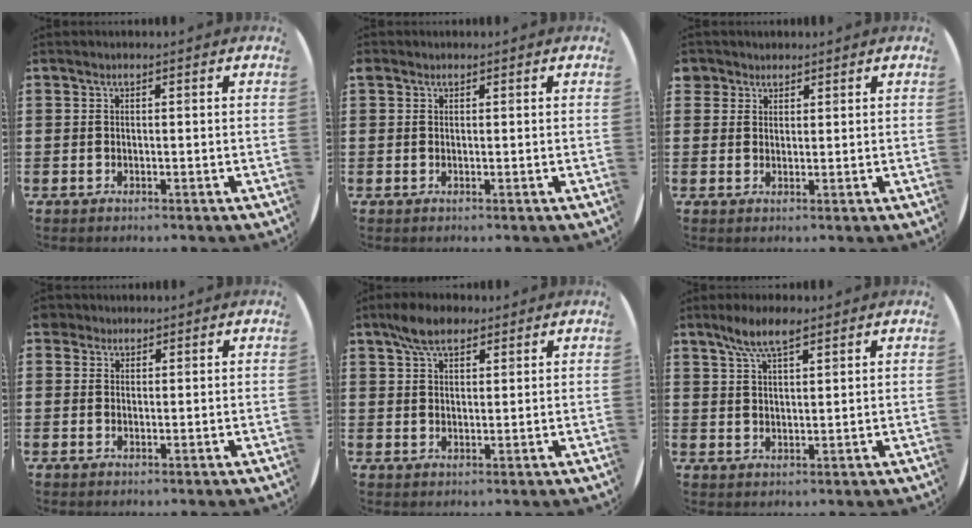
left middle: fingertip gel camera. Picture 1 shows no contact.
{"total": 0.5, "force": [0.5, 0.3, 0.0], "torque": [0.001, 0.003, 0.009]}
{"total": 2.2, "force": [1.7, 1.3, -0.1], "torque": [0.006, 0.003, 0.033]}
{"total": 1.6, "force": [1.3, 0.9, 0.1], "torque": [0.004, 0.001, 0.024]}
{"total": 5.1, "force": [3.9, 2.2, 2.4], "torque": [-0.047, 0.001, 0.072]}
{"total": 5.5, "force": [4.1, 1.5, 3.5], "torque": [-0.068, -0.002, 0.070]}